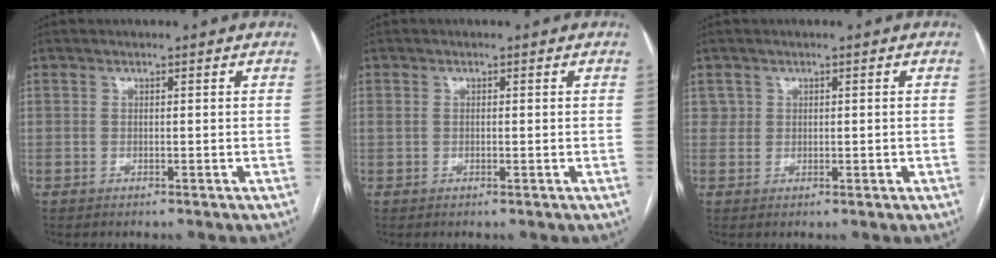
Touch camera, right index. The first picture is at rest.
{"total": 0.8, "force": [0.0, 0.3, 0.7], "torque": [-0.021, 0.006, 0.005]}
{"total": 1.4, "force": [0.5, 1.3, 0.1], "torque": [0.004, 0.003, 0.006]}